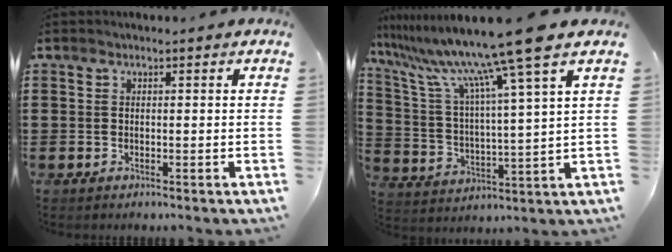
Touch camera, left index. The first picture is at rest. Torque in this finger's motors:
{"motor_torque": [0.63, 0.57, 1.05, 0.21]}